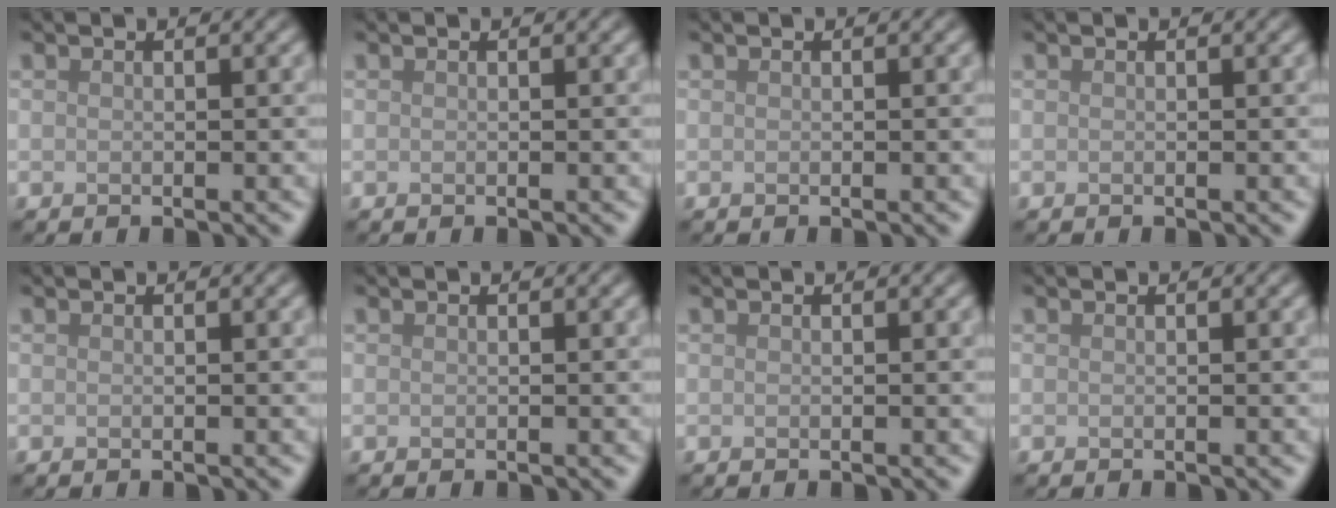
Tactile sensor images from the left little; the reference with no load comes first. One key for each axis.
{"total": 0.0}
{"total": 0.0}
{"total": 0.0}
{"total": 0.0}
{"total": 0.0}
{"total": 0.0}
{"total": 0.0}